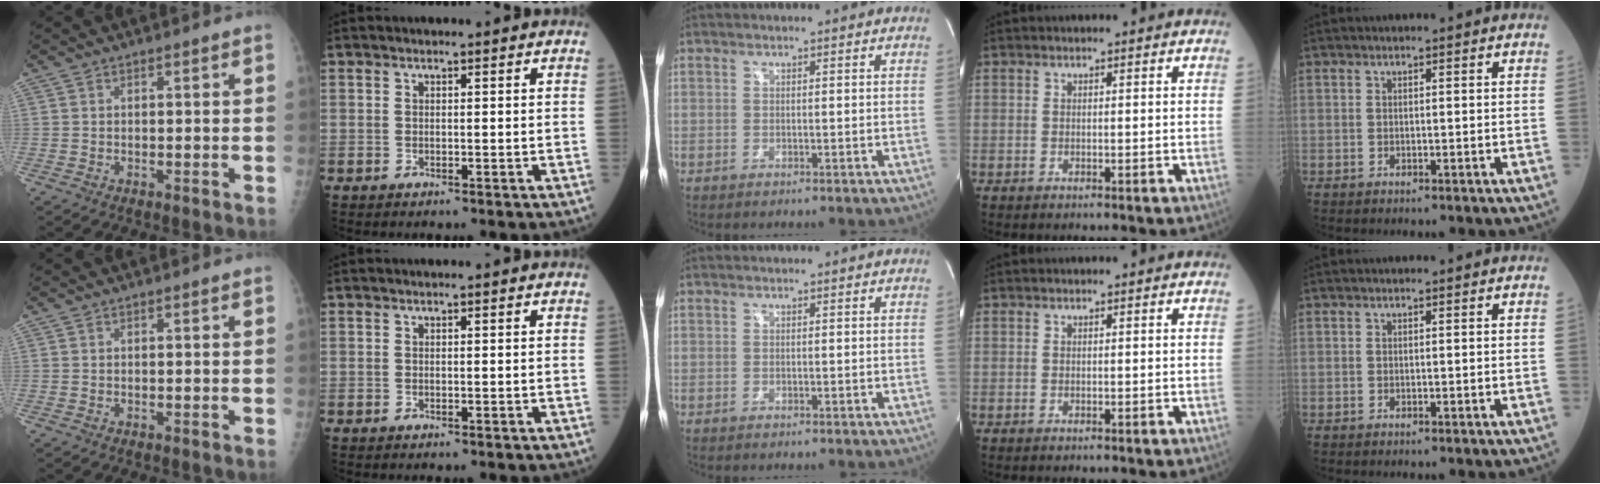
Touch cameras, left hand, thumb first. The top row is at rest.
{}